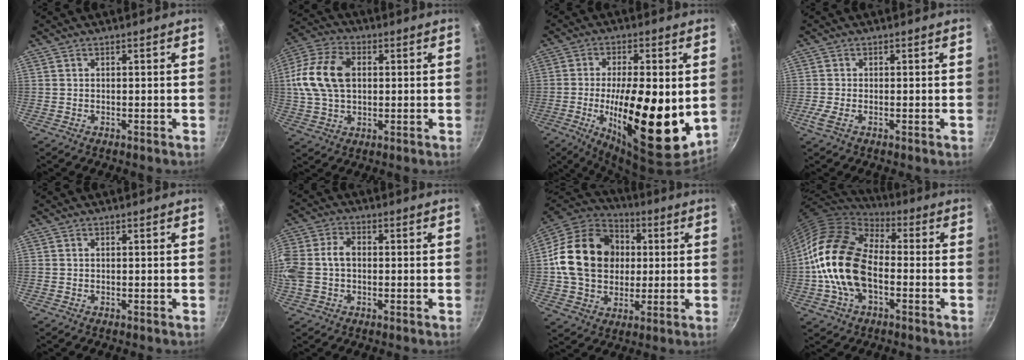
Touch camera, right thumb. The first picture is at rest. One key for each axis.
{"total": 14.4, "fx": 1.9, "fy": 9.7, "fz": 10.5, "tx": -0.191, "ty": 0.018, "tz": 0.024}
{"total": 20.8, "fx": -2.3, "fy": 7.1, "fz": 19.4, "tx": -0.298, "ty": -0.015, "tz": -0.035}
{"total": 2.0, "fx": -0.7, "fy": 0.7, "fz": 1.8, "tx": -0.047, "ty": -0.002, "tz": -0.018}
{"total": 0.0}
{"total": 10.7, "fx": -0.5, "fy": 7.8, "fz": 7.4, "tx": -0.156, "ty": 0.024, "tz": -0.018}
{"total": 21.2, "fx": 2.0, "fy": 16.9, "fz": 12.6, "tx": -0.194, "ty": 0.025, "tz": 0.030}
{"total": 18.9, "fx": -2.4, "fy": 12.0, "fz": 14.4, "tx": -0.242, "ty": 0.030, "tz": -0.058}